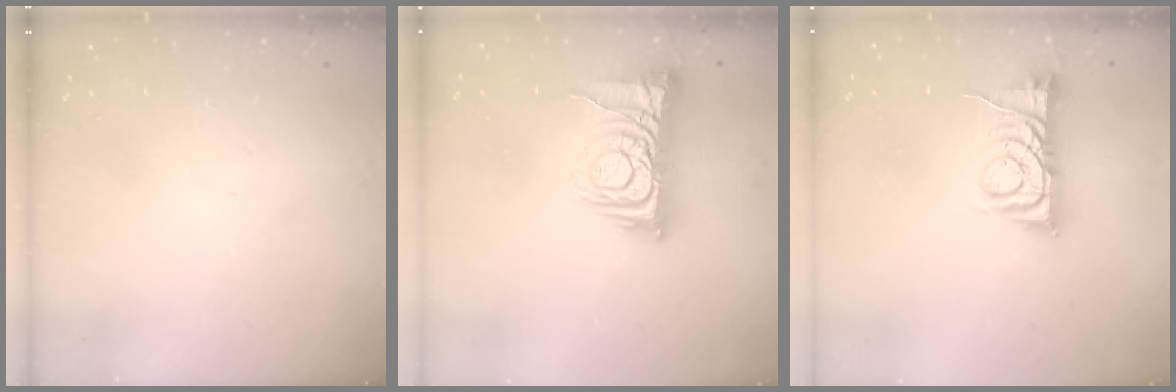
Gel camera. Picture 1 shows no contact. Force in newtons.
{"total": 12.2, "press": 12.1, "slide": 1.3}
{"total": 8.3, "press": 8.3, "slide": 0.6}